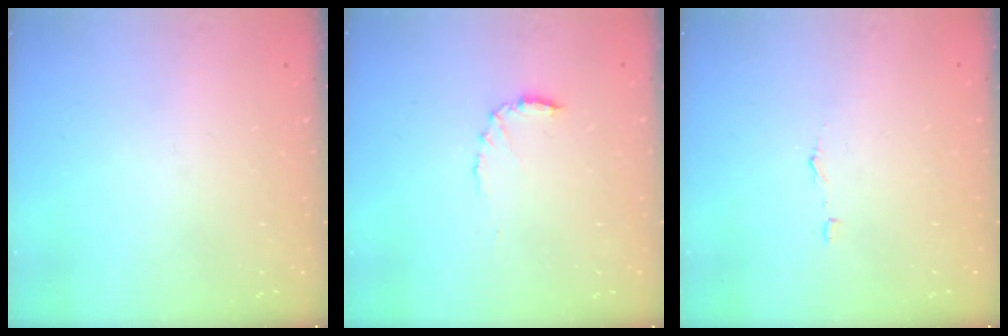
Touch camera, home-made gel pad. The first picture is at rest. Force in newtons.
{"total": 6.8, "press": 6.8, "slide": 0.7}
{"total": 2.9, "press": 2.9, "slide": 0.2}